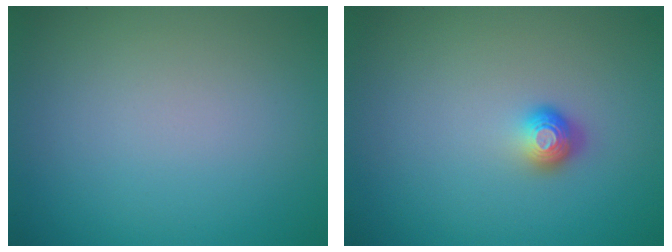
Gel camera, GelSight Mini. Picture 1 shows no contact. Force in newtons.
{"total": 1.8, "press": 1.2, "slide": 1.2}